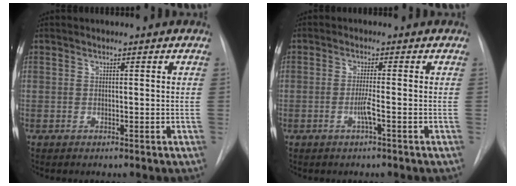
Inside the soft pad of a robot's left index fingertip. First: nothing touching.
{"total": 2.2, "force": [-0.9, -0.4, 2.0], "torque": [-0.042, -0.003, -0.019]}